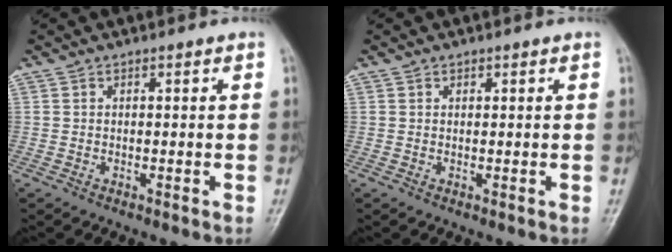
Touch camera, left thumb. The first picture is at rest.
{"total": 0.5, "force": [0.3, 0.4, 0.2], "torque": [0.001, -0.001, 0.004]}